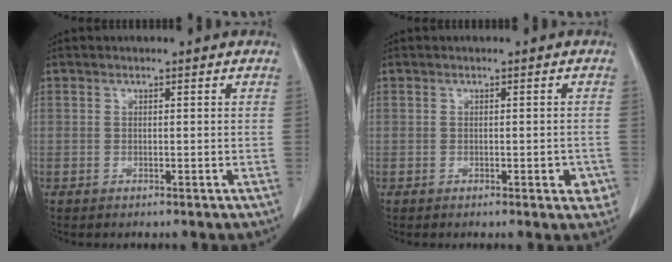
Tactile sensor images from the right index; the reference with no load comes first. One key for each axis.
{"total": 2.4, "fx": -0.9, "fy": 0.9, "fz": 2.0, "tx": -0.020, "ty": 0.000, "tz": -0.010}